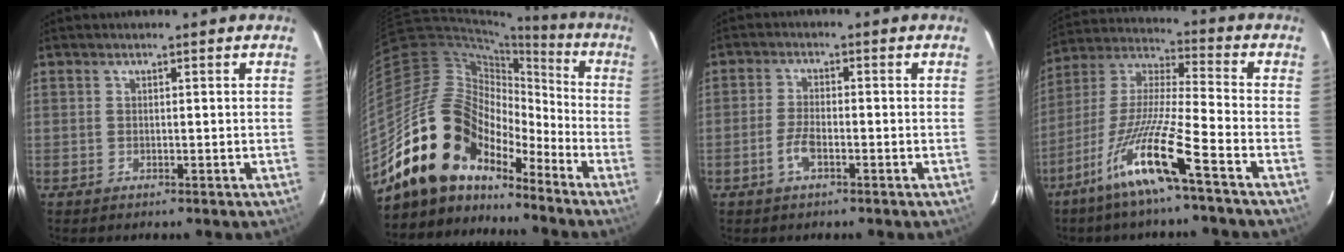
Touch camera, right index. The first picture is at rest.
{"total": 19.2, "force": [-14.7, 9.6, 7.7], "torque": [-0.149, 0.013, -0.266]}
{"total": 4.1, "force": [-1.9, 1.5, 3.2], "torque": [-0.074, 0.001, -0.038]}
{"total": 14.5, "force": [-8.9, -0.2, 11.4], "torque": [-0.226, -0.015, -0.173]}